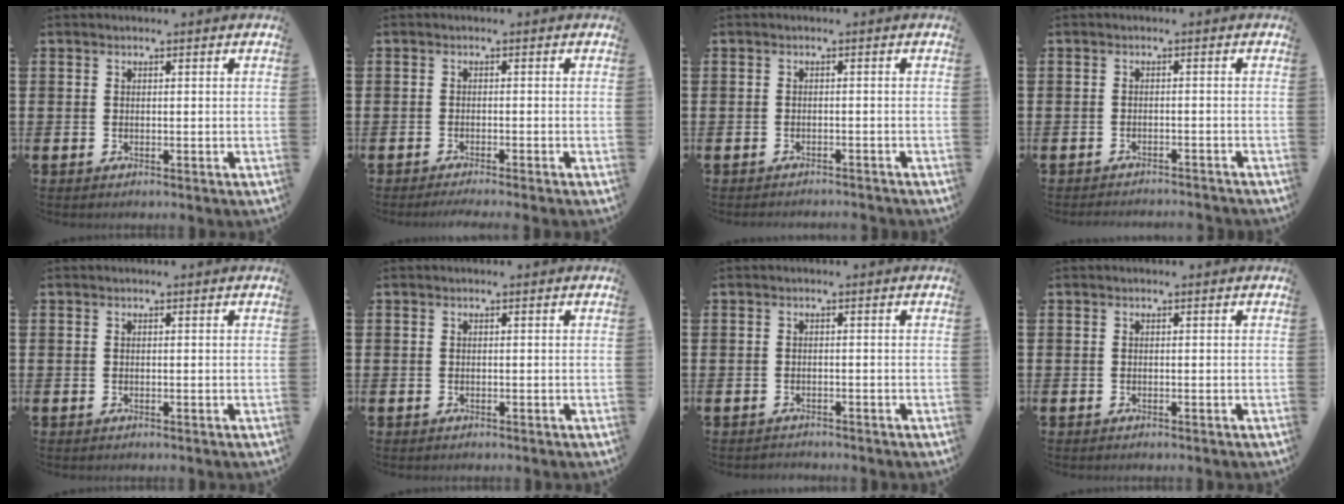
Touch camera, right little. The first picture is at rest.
{"total": 0.9, "force": [-0.9, -0.2, 0.4], "torque": [-0.004, -0.002, -0.017]}
{"total": 0.9, "force": [-0.9, -0.1, 0.0], "torque": [-0.001, 0.001, -0.018]}
{"total": 1.3, "force": [-1.3, -0.1, 0.0], "torque": [-0.002, 0.003, -0.026]}
{"total": 0.0}
{"total": 0.0}
{"total": 0.6, "force": [-0.6, 0.1, 0.0], "torque": [-0.002, -0.002, -0.013]}
{"total": 0.0}